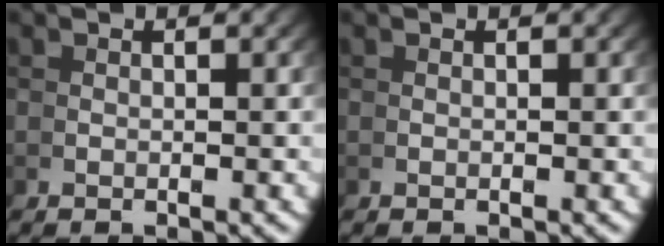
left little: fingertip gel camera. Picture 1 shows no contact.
{"total": 0.0}